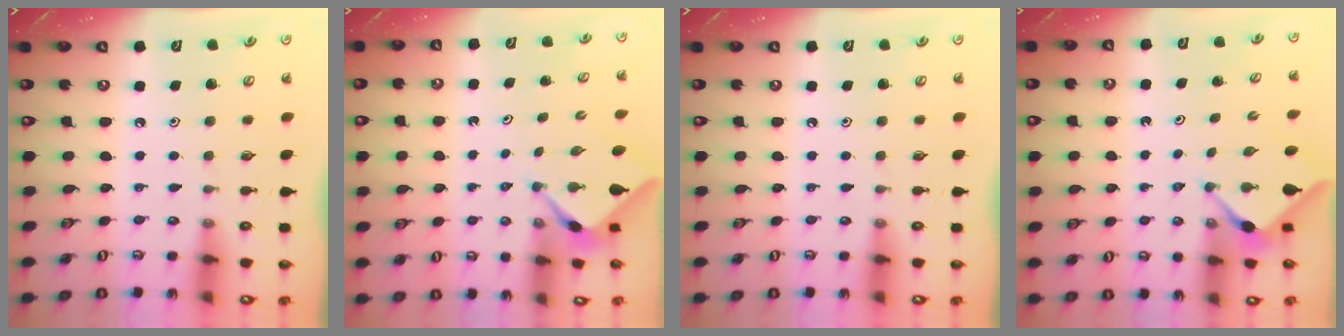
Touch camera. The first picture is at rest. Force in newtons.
{"total": 2.3, "press": 2.3, "slide": 0.2}
{"total": 0.0}
{"total": 3.0, "press": 2.9, "slide": 0.4}